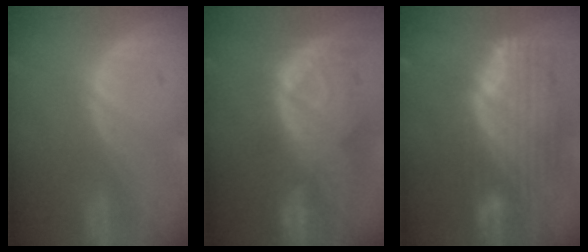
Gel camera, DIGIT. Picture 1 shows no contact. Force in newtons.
{"total": 11.0, "press": 9.7, "slide": 5.3}
{"total": 11.8, "press": 10.1, "slide": 6.1}